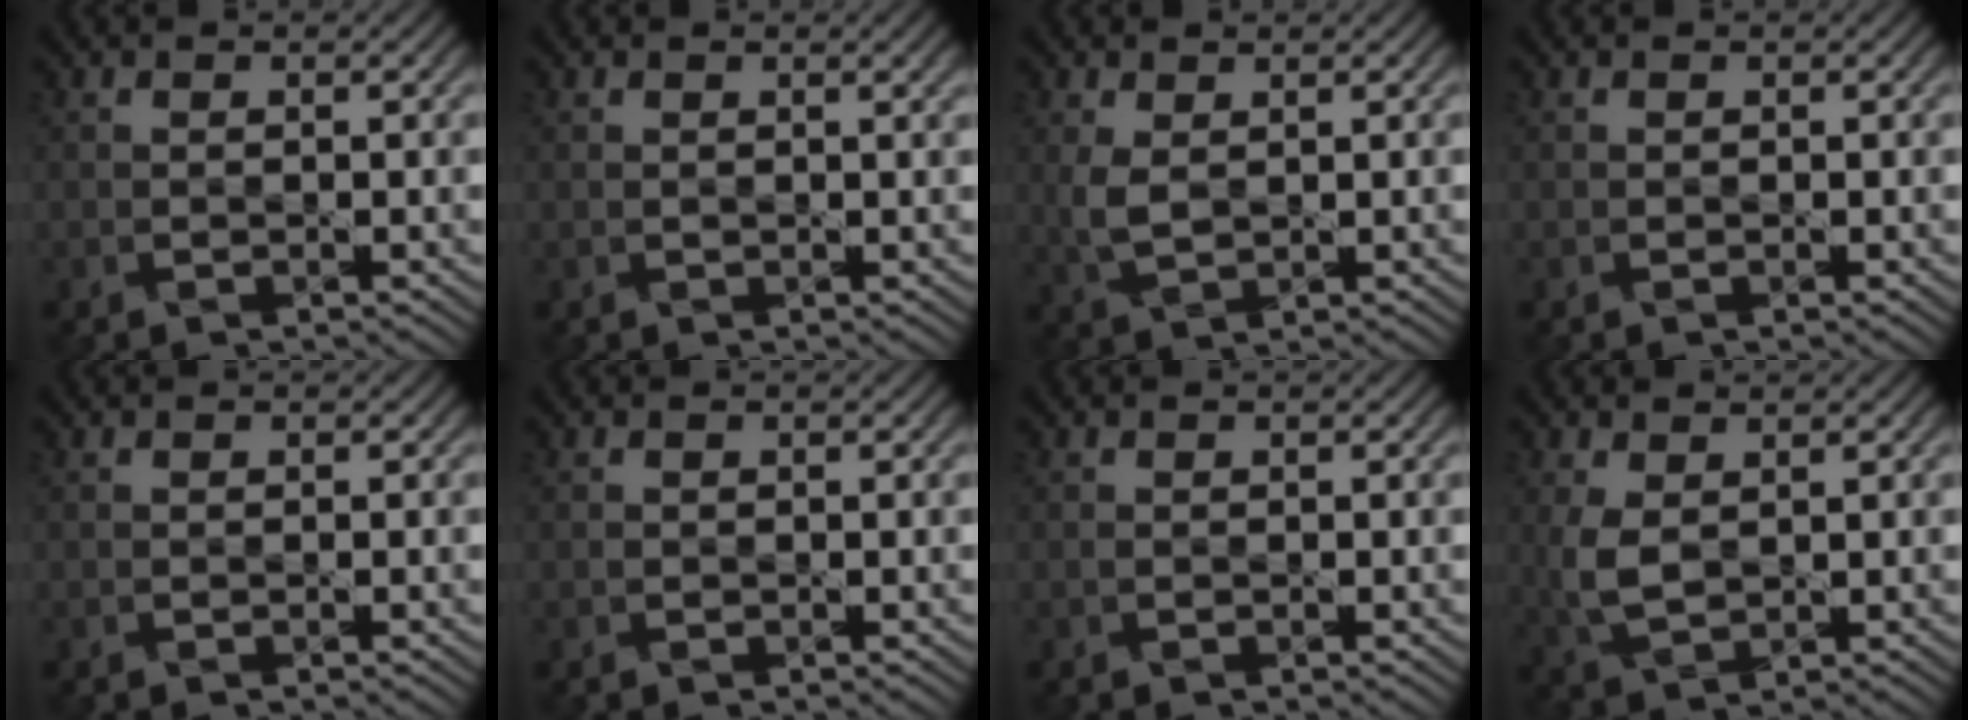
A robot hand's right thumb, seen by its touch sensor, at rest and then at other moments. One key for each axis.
{"total": 0.8, "fx": 0.5, "fy": 0.2, "fz": 0.6, "tx": -0.014, "ty": 0.002, "tz": 0.008}
{"total": 3.2, "fx": 0.8, "fy": 1.9, "fz": 2.5, "tx": -0.069, "ty": 0.003, "tz": 0.016}
{"total": 0.0}
{"total": 0.0}
{"total": 0.0}
{"total": 0.0}
{"total": 4.4, "fx": 0.8, "fy": 2.6, "fz": 3.4, "tx": -0.094, "ty": 0.000, "tz": 0.018}